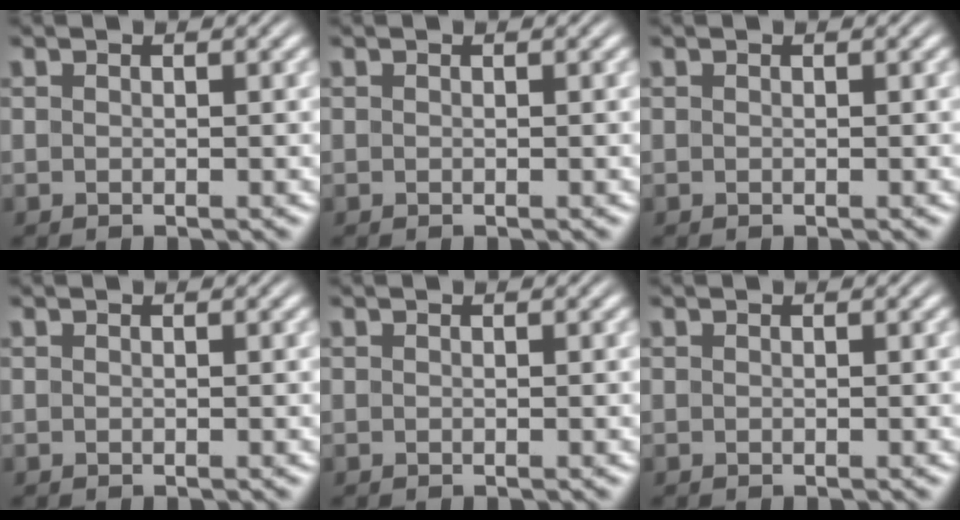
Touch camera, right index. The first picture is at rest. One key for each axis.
{"total": 0.0}
{"total": 0.0}
{"total": 0.0}
{"total": 0.0}
{"total": 0.0}